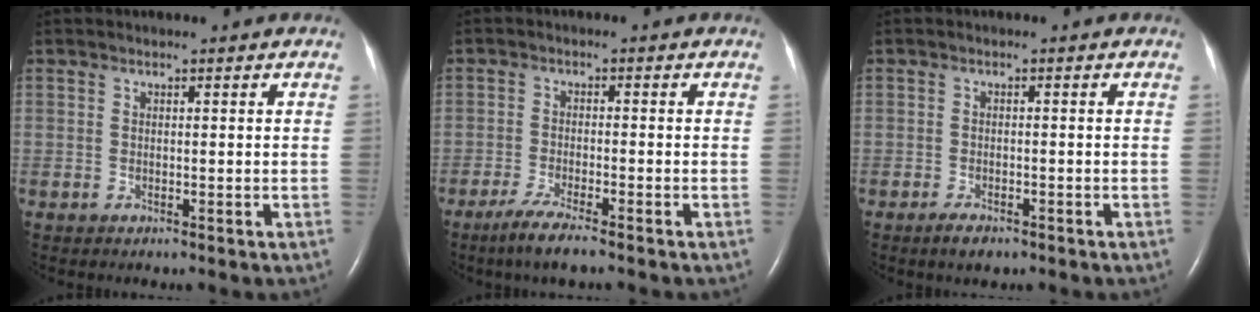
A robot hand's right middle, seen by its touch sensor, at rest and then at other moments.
{"total": 4.9, "force": [-3.6, 0.1, 3.3], "torque": [-0.072, -0.014, -0.067]}
{"total": 2.4, "force": [-1.7, 0.9, 1.4], "torque": [-0.032, -0.003, -0.025]}